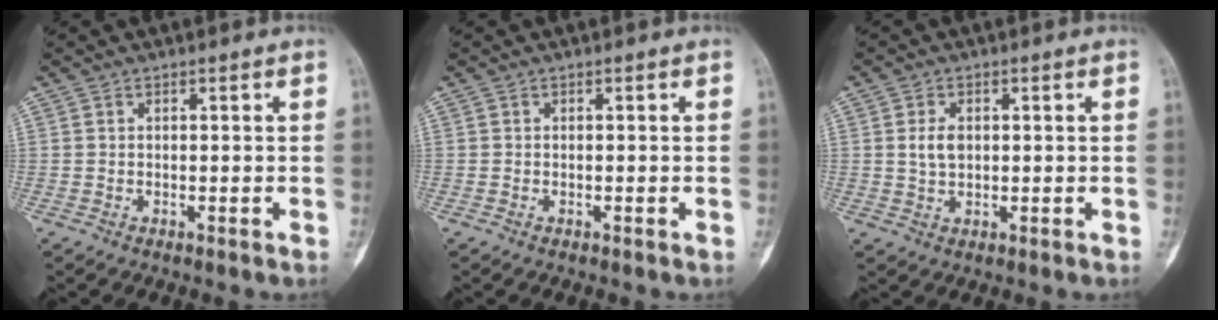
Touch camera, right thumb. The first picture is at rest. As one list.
[{"total": 0.0}, {"total": 3.6, "force": [0.6, 2.4, 2.7], "torque": [-0.046, -0.001, 0.014]}]